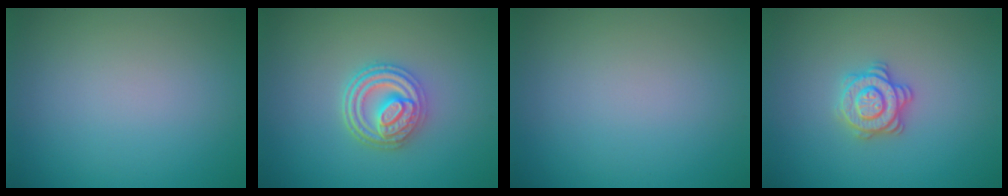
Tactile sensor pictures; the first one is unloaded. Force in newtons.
{"total": 4.6, "press": 3.7, "slide": 2.7}
{"total": 0.0}
{"total": 3.1, "press": 2.9, "slide": 0.9}